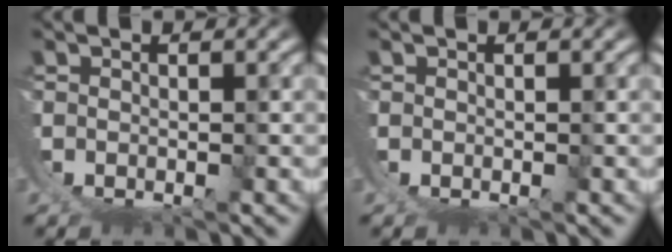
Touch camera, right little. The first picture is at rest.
{"total": 0.0}